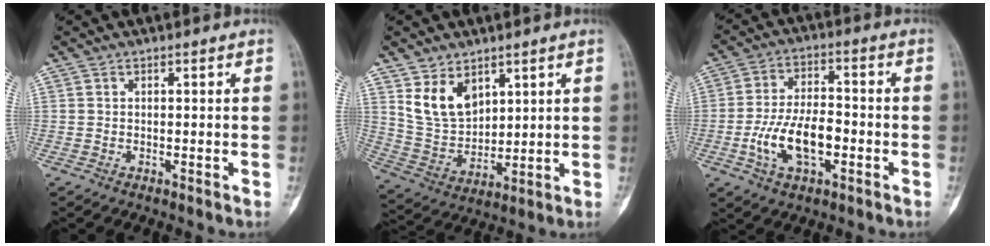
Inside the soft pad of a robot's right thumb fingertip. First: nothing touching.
{"total": 9.9, "force": [5.2, 6.5, 5.4], "torque": [-0.079, -0.031, 0.119]}
{"total": 11.6, "force": [-3.2, 5.9, 9.4], "torque": [-0.172, 0.023, -0.058]}